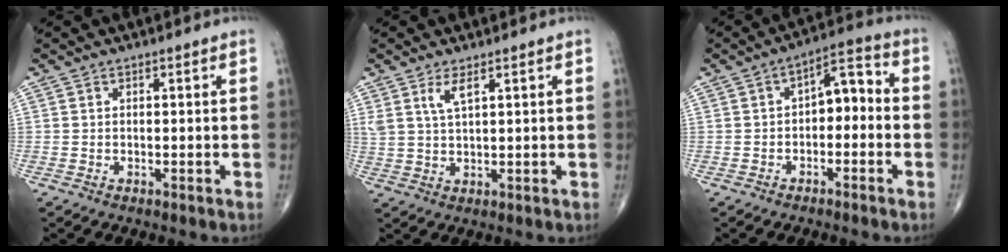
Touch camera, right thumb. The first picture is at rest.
{"total": 3.6, "force": [2.0, 0.9, 2.9], "torque": [-0.062, -0.011, 0.045]}
{"total": 7.4, "force": [-0.7, 4.1, 6.1], "torque": [-0.064, 0.037, -0.026]}